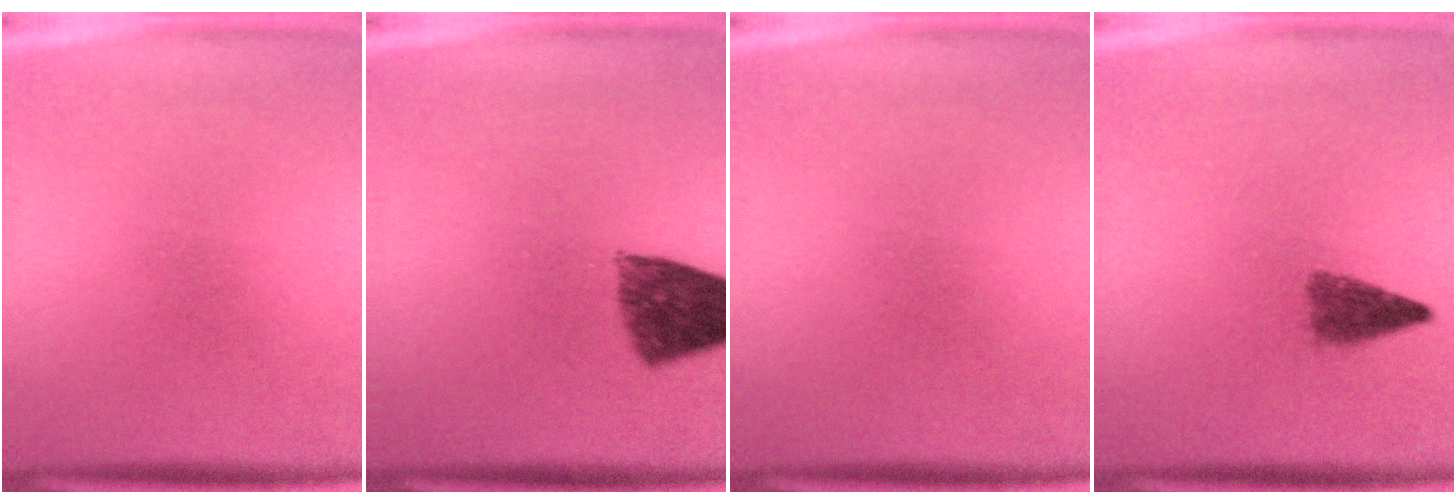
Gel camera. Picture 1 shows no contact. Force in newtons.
{"total": 8.3}
{"total": 0.0}
{"total": 2.8}